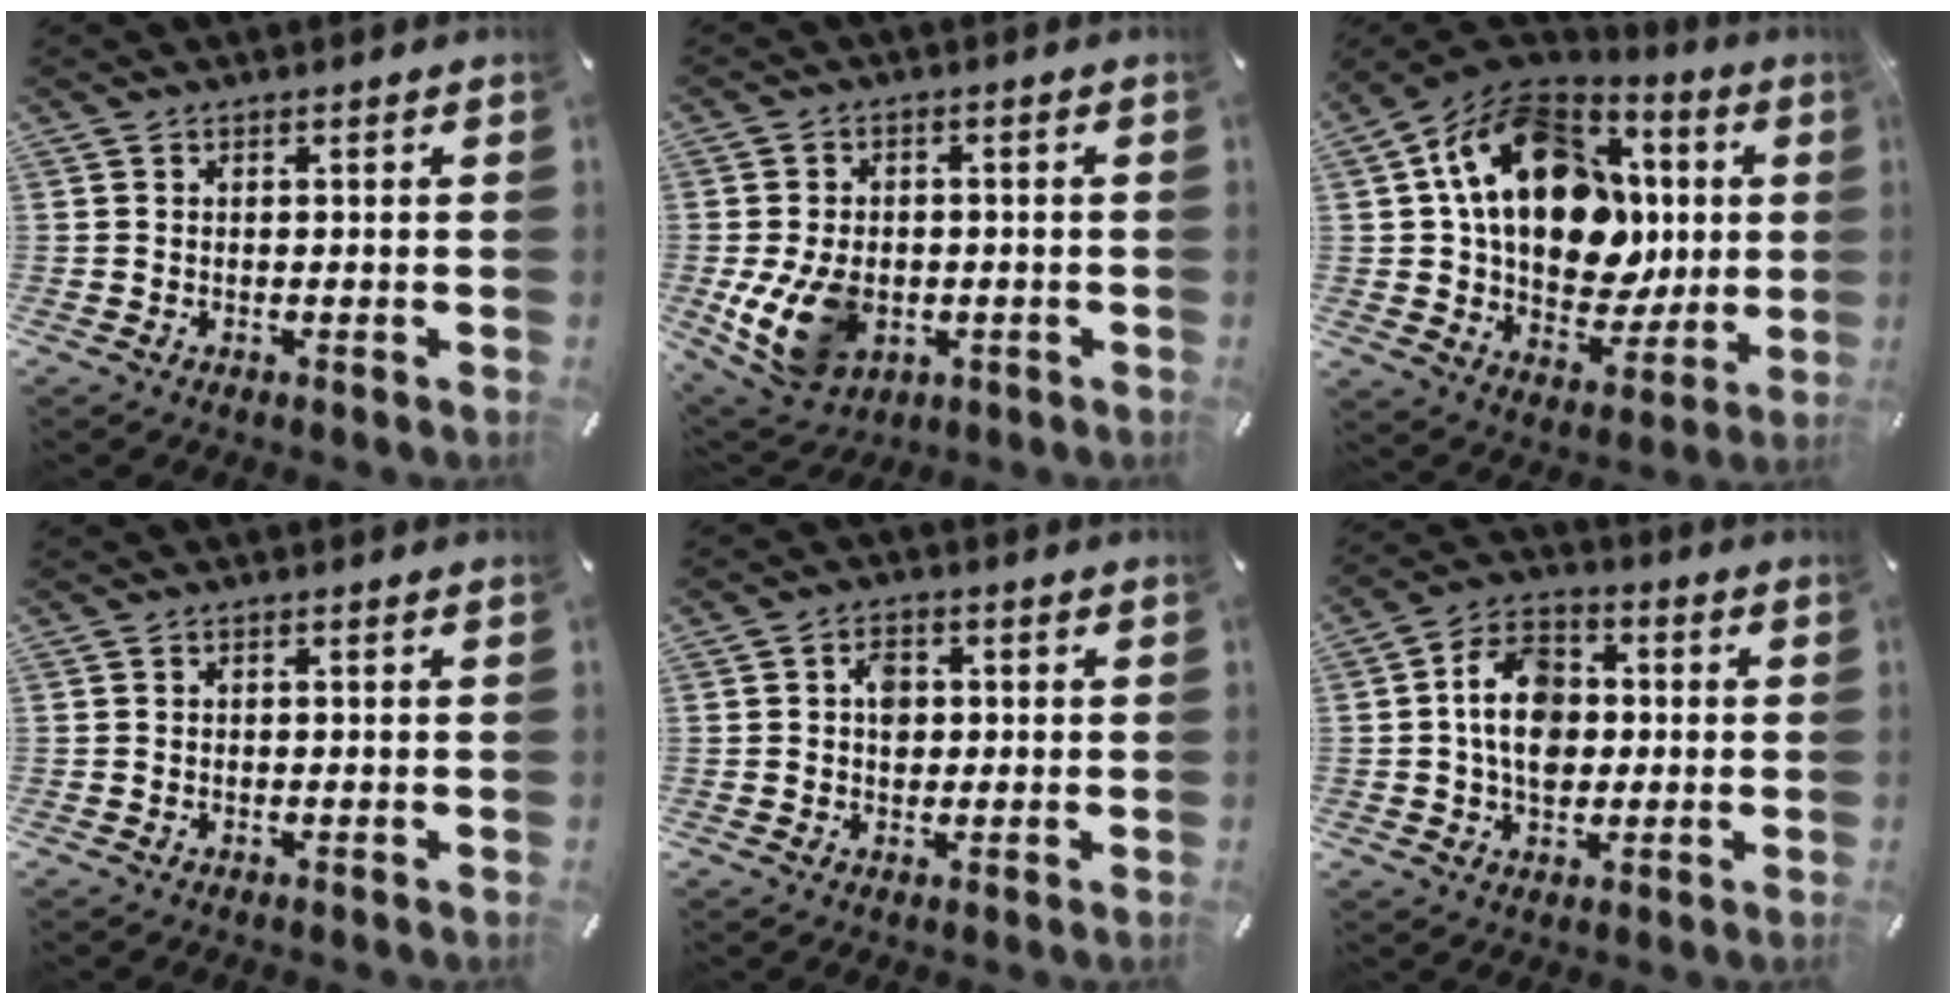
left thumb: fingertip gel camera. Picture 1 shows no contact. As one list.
[{"total": 12.2, "force": [-2.5, 8.9, 7.9], "torque": [-0.162, 0.003, -0.042]}, {"total": 22.0, "force": [4.2, 16.0, 14.6], "torque": [-0.242, -0.004, 0.076]}, {"total": 0.0}, {"total": 4.6, "force": [0.4, 3.6, 2.9], "torque": [-0.032, -0.001, 0.002]}, {"total": 11.5, "force": [0.0, 8.7, 7.5], "torque": [-0.138, 0.014, 0.000]}]